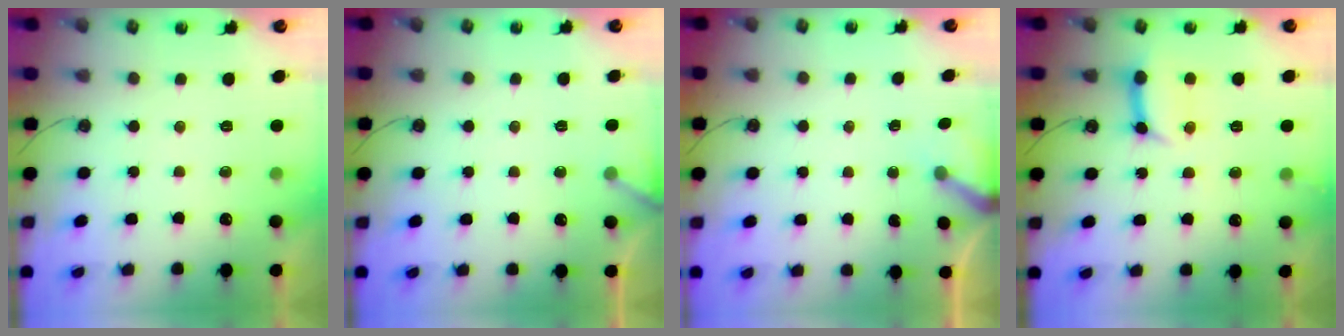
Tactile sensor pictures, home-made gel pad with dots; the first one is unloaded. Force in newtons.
{"total": 2.3, "press": 2.3, "slide": 0.1}
{"total": 2.5, "press": 2.5, "slide": 0.3}
{"total": 11.1, "press": 11.0, "slide": 1.0}